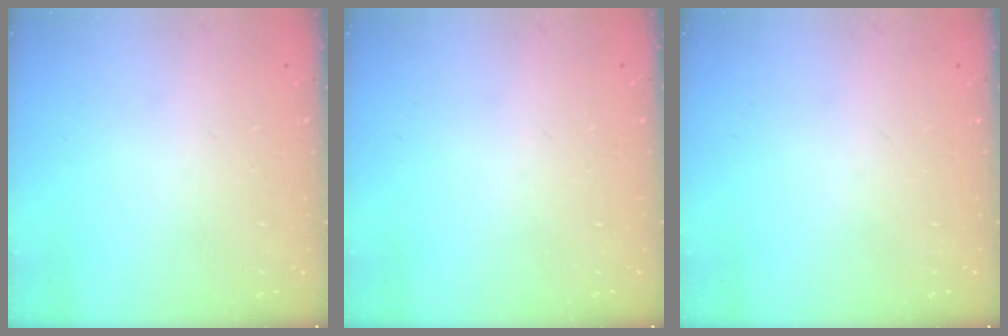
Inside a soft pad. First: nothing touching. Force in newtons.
{"total": 0.0}
{"total": 0.0}